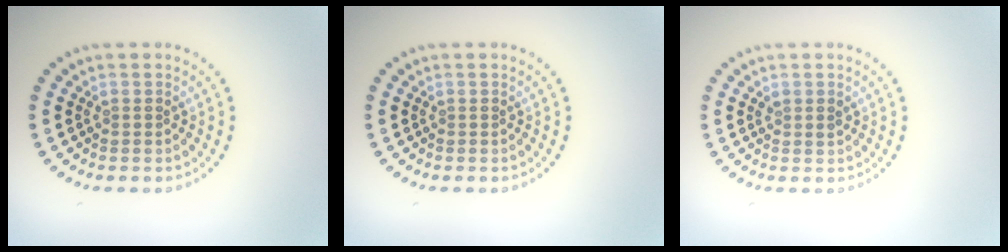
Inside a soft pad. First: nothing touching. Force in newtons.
{"total": 0.0}
{"total": 0.8, "press": 0.7, "slide": 0.3}